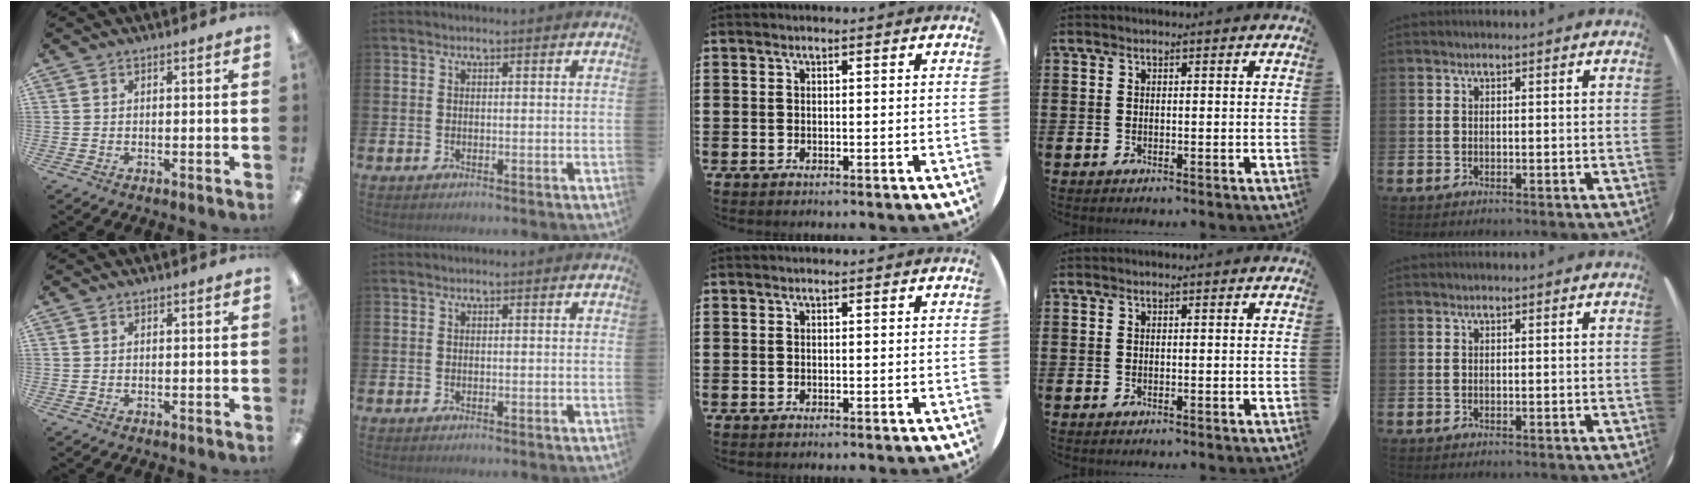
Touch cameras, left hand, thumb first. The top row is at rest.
{}